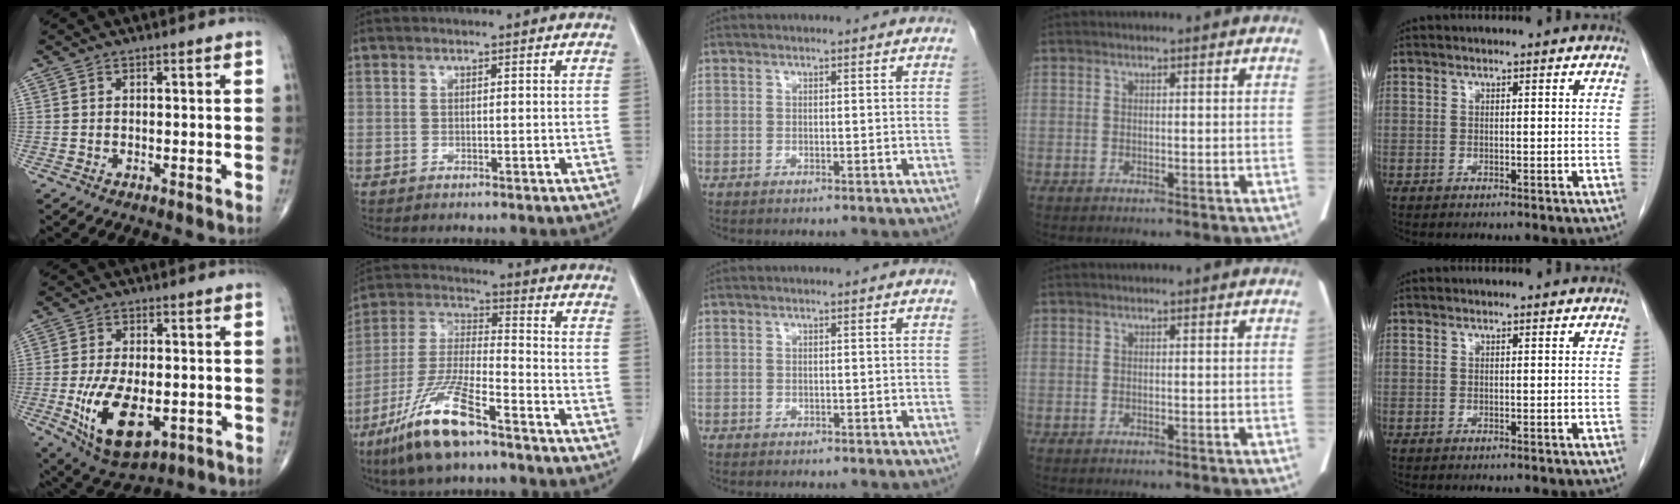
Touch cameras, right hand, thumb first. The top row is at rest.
{"thumb": {"total": 14.2, "force": [-3.6, 7.3, 11.6], "torque": [-0.200, -0.008, -0.044]}, "index": {"total": 13.9, "force": [-9.0, 2.6, 10.3], "torque": [-0.222, -0.026, -0.169]}}